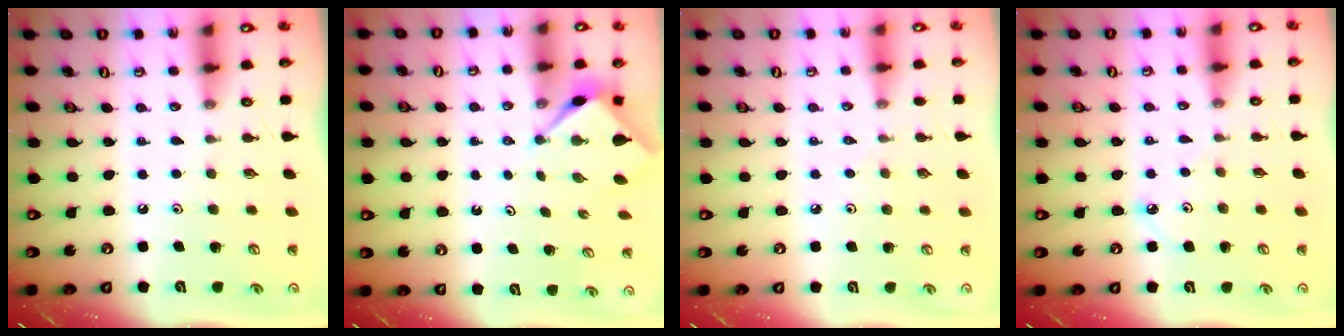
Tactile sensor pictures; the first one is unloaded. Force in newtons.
{"total": 3.1, "press": 3.1, "slide": 0.3}
{"total": 1.7, "press": 1.6, "slide": 0.4}
{"total": 4.8, "press": 4.7, "slide": 0.6}